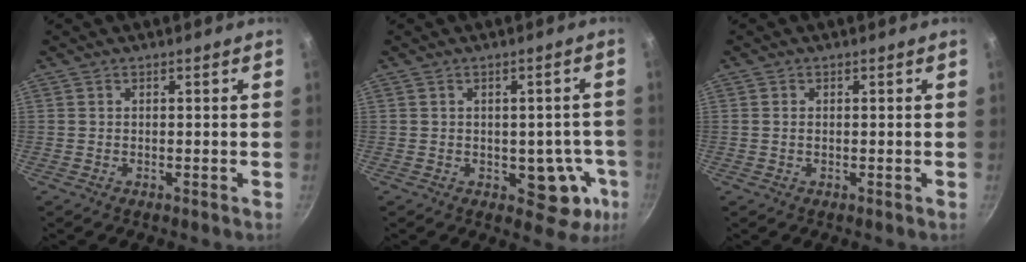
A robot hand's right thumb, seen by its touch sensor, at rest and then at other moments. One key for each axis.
{"total": 8.9, "fx": -2.2, "fy": 5.7, "fz": 6.4, "tx": -0.020, "ty": 0.017, "tz": -0.021}
{"total": 0.8, "fx": 0.1, "fy": 0.6, "fz": 0.5, "tx": -0.009, "ty": 0.002, "tz": 0.001}